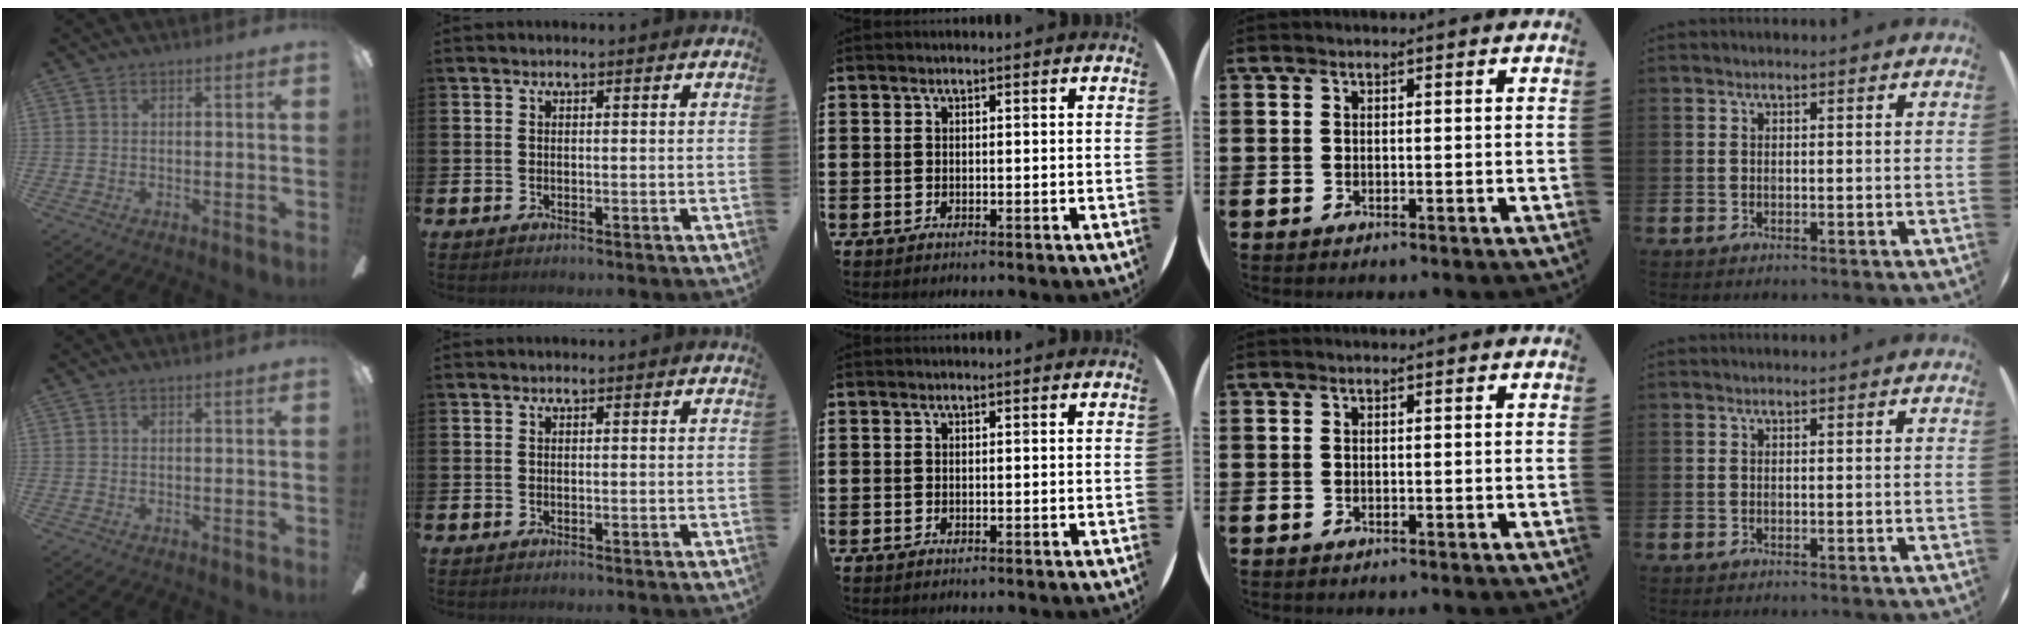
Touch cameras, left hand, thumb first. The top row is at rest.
{}